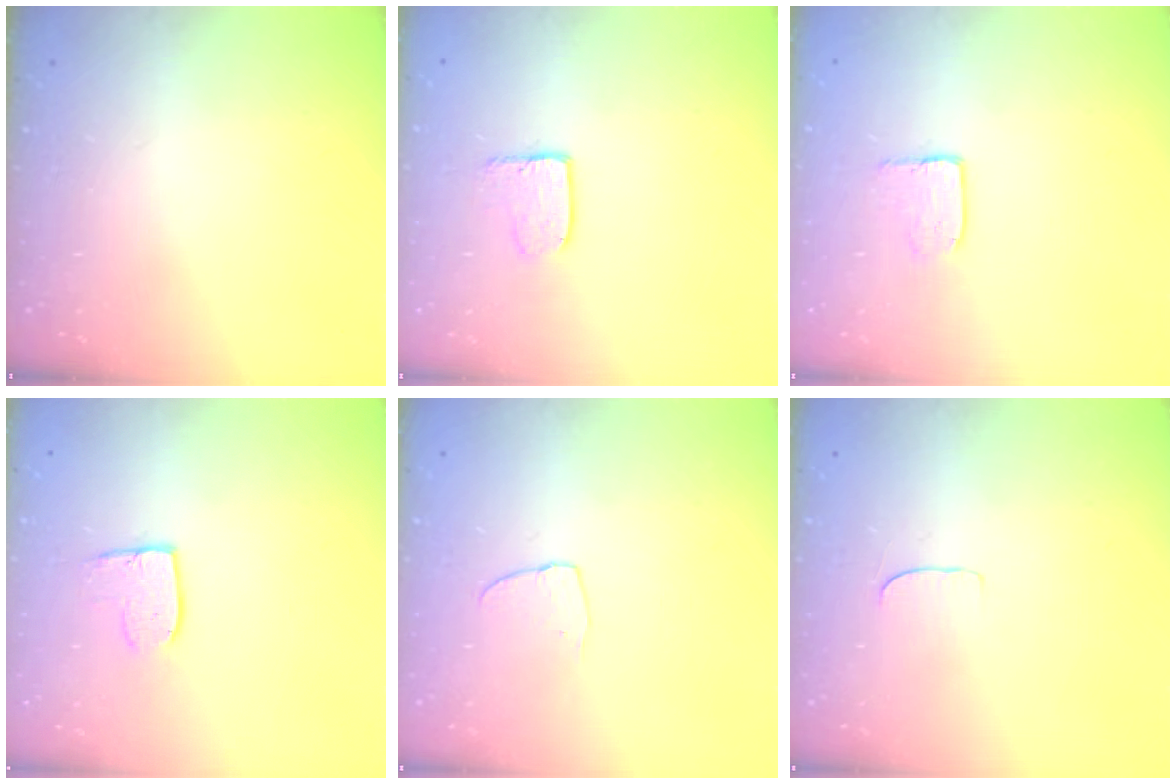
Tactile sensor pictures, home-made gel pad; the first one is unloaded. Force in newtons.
{"total": 4.1, "press": 4.1, "slide": 0.3}
{"total": 3.9, "press": 3.9, "slide": 0.1}
{"total": 8.4, "press": 8.4, "slide": 0.3}
{"total": 3.6, "press": 3.6, "slide": 0.3}
{"total": 4.9, "press": 4.9, "slide": 0.5}